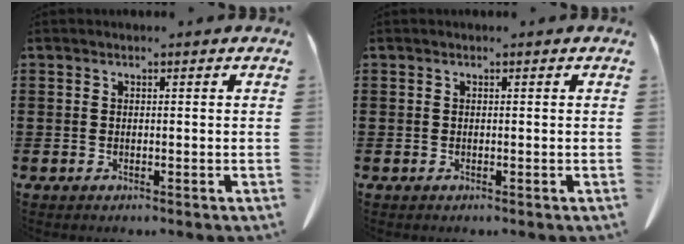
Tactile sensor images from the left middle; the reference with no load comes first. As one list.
[{"total": 0.0}]